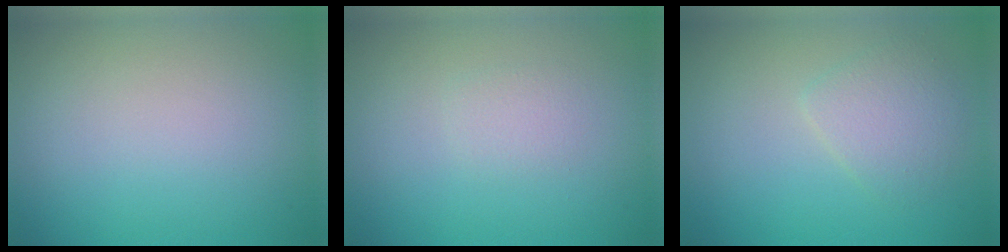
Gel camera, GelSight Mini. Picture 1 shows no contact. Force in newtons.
{"total": 1.0, "press": 1.0, "slide": 0.0}
{"total": 2.4, "press": 2.4, "slide": 0.1}